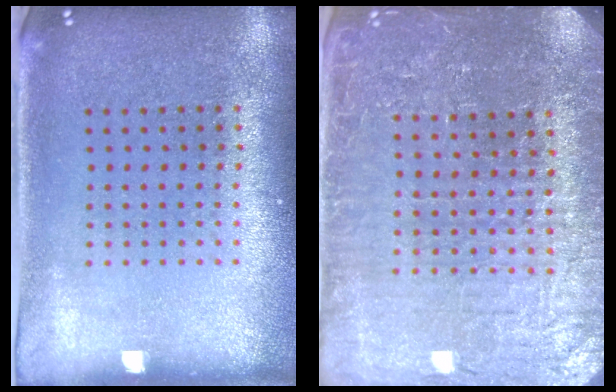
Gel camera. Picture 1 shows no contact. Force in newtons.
{"total": 4.3, "press": 4.1, "slide": 1.3}